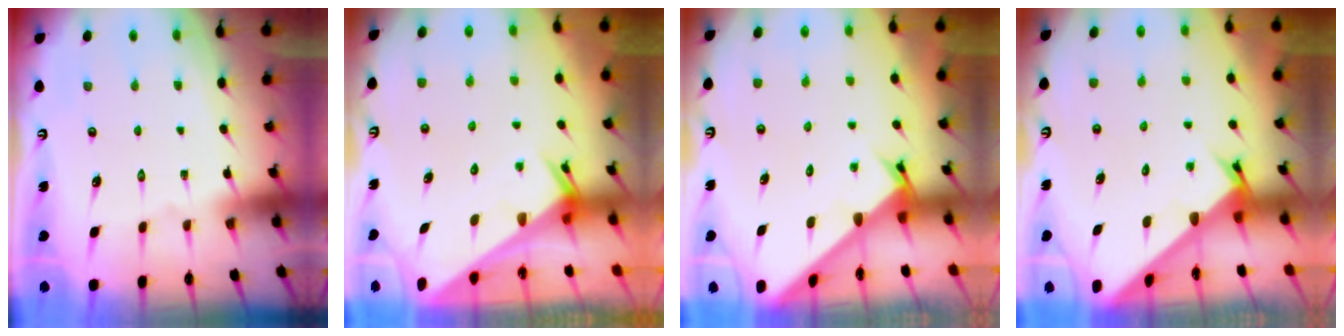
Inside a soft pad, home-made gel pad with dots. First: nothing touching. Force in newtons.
{"total": 2.7, "press": 2.7, "slide": 0.1}
{"total": 2.4, "press": 2.4, "slide": 0.1}
{"total": 2.8, "press": 2.8, "slide": 0.3}